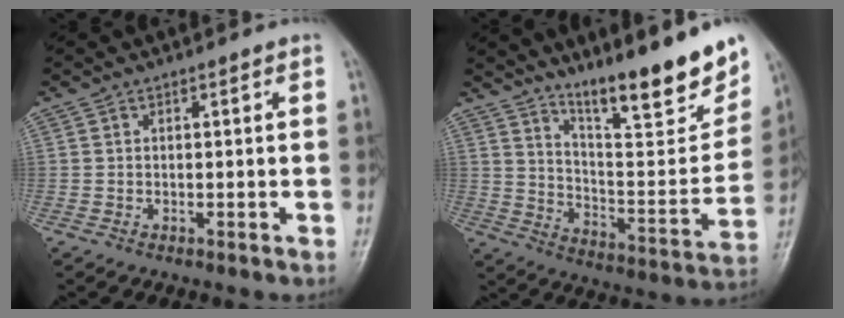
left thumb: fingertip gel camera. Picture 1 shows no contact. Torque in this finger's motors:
{"motor_torque": [0.98, 0.88, 1.40, -1.37, 0.10]}